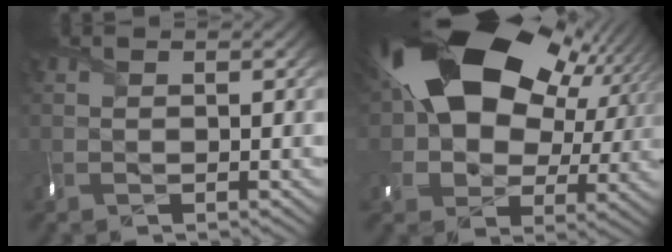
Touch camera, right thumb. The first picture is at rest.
{"total": 20.3, "force": [6.0, 14.0, 13.4], "torque": [-0.248, 0.011, 0.112]}